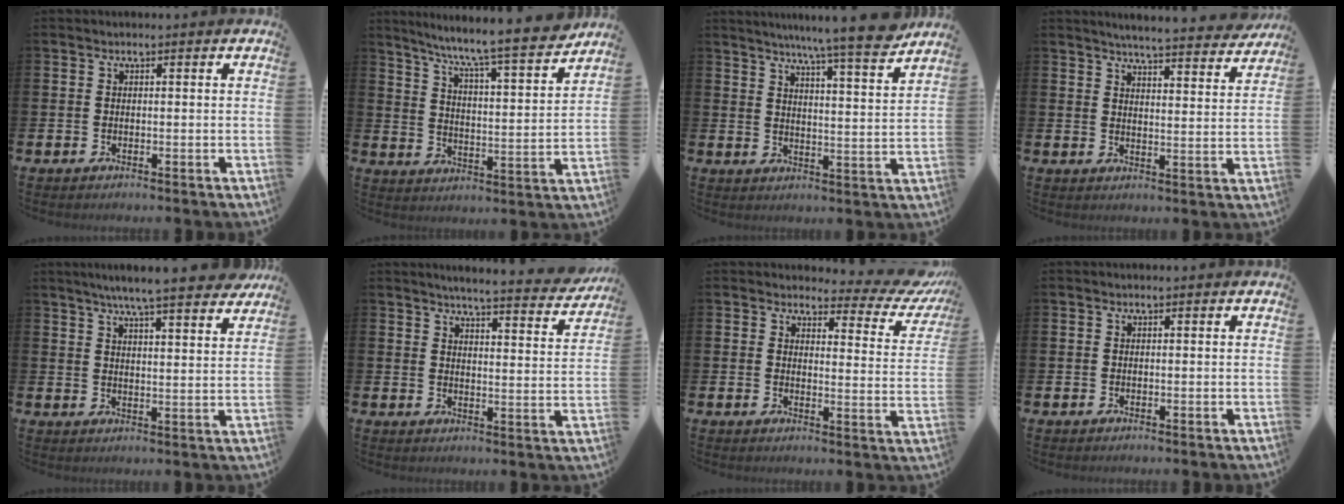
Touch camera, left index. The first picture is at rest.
{"total": 8.6, "force": [7.9, -0.2, 3.6], "torque": [-0.098, -0.065, 0.127]}
{"total": 8.9, "force": [7.9, -0.4, 4.0], "torque": [-0.081, -0.045, 0.134]}
{"total": 5.3, "force": [5.3, -0.1, 0.9], "torque": [-0.023, -0.042, 0.089]}
{"total": 7.0, "force": [6.6, 0.0, 2.4], "torque": [-0.055, -0.037, 0.113]}
{"total": 4.9, "force": [4.8, -0.2, 1.1], "torque": [-0.027, -0.038, 0.078]}
{"total": 3.8, "force": [3.2, 1.7, 1.0], "torque": [-0.010, -0.038, 0.043]}
{"total": 0.0}